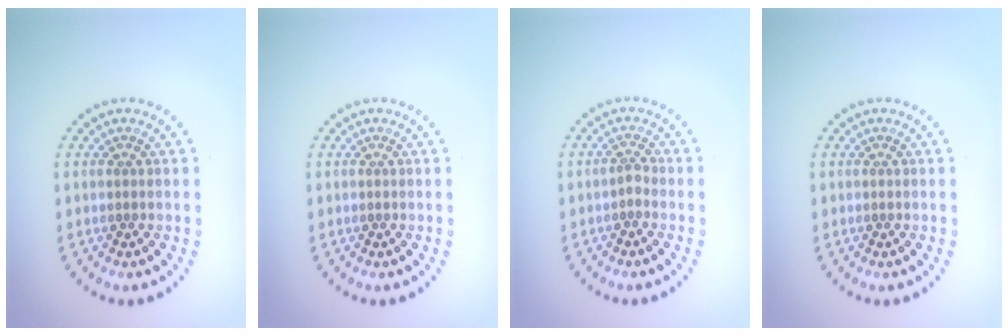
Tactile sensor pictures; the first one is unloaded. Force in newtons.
{"total": 0.0}
{"total": 0.9, "press": 0.6, "slide": 0.8}
{"total": 0.0}